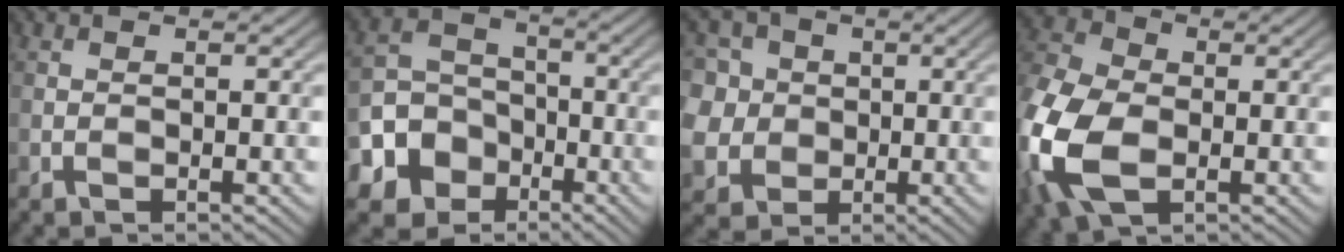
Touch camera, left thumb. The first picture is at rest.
{"total": 10.6, "force": [-4.7, 9.0, 3.0], "torque": [-0.091, -0.031, -0.111]}
{"total": 10.2, "force": [2.2, 9.1, 4.2], "torque": [-0.146, 0.015, 0.029]}
{"total": 14.1, "force": [-3.2, 9.2, 10.2], "torque": [-0.288, -0.026, -0.068]}